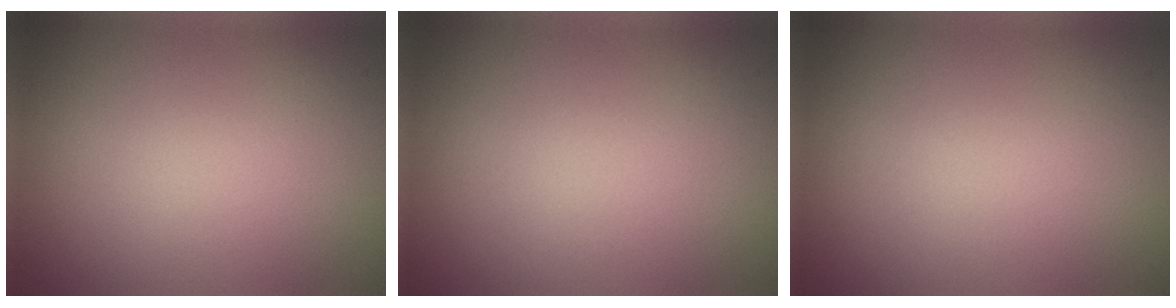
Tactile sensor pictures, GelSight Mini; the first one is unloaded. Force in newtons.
{"total": 0.0}
{"total": 0.0}